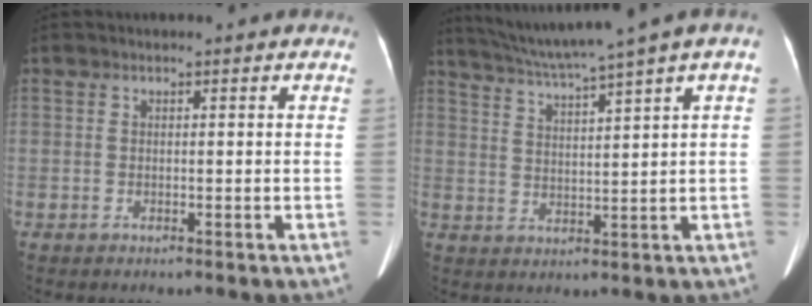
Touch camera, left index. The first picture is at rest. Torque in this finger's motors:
{"motor_torque": [-0.39, -0.50, -0.56, 0.08]}